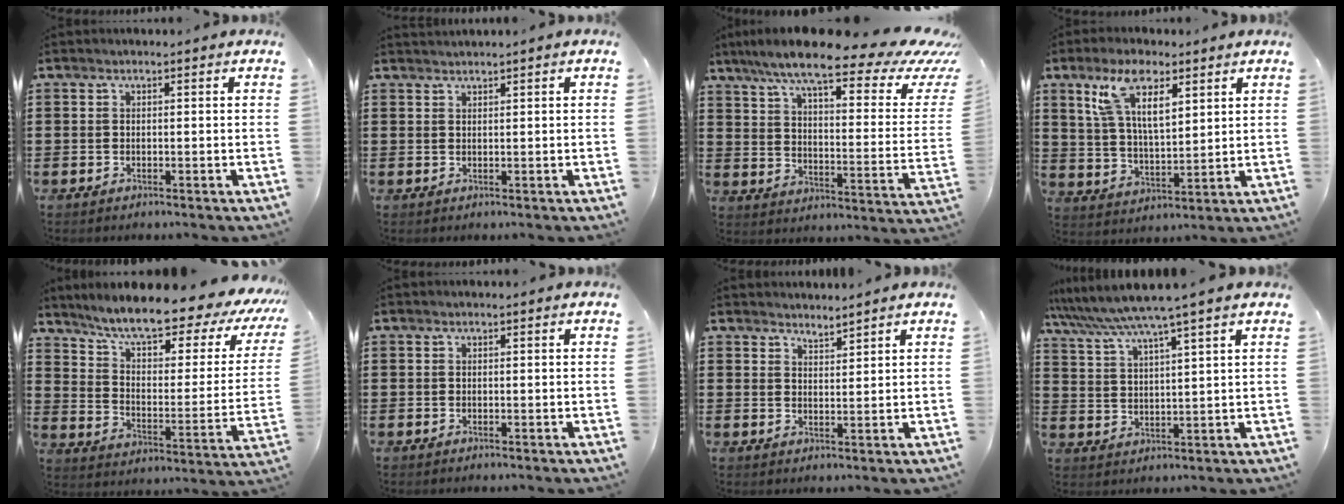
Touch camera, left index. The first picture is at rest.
{"total": 0.7, "force": [0.7, -0.1, 0.1], "torque": [-0.003, -0.003, 0.015]}
{"total": 12.2, "force": [9.1, 1.3, 8.1], "torque": [-0.162, -0.056, 0.148]}
{"total": 9.9, "force": [5.7, 3.8, 7.1], "torque": [-0.146, 0.002, 0.103]}
{"total": 9.6, "force": [8.1, 0.9, 5.2], "torque": [-0.115, -0.058, 0.132]}
{"total": 0.0}
{"total": 2.4, "force": [2.4, -0.1, -0.2], "torque": [-0.002, -0.004, 0.047]}
{"total": 6.2, "force": [5.3, -0.6, 3.3], "torque": [-0.082, -0.029, 0.088]}